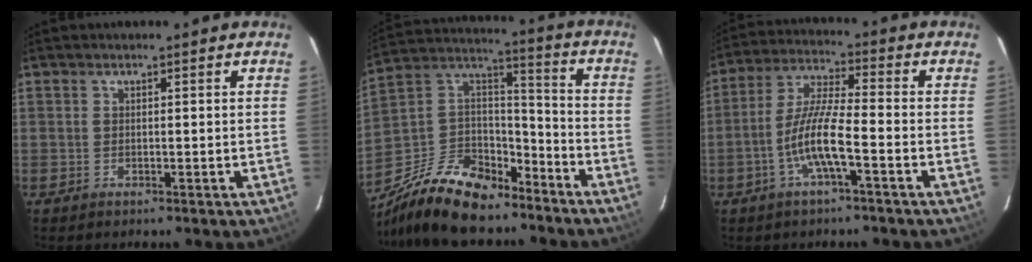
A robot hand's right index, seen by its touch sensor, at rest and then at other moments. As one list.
[{"total": 22.3, "force": [-16.1, 10.5, 11.4], "torque": [-0.252, 0.022, -0.268]}, {"total": 8.9, "force": [-3.7, 0.7, 8.1], "torque": [-0.172, 0.003, -0.071]}]